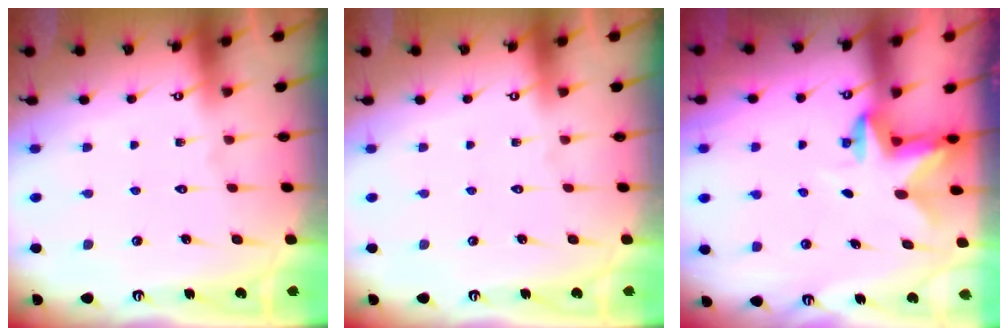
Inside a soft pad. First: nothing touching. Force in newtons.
{"total": 0.0}
{"total": 2.9, "press": 2.9, "slide": 0.5}